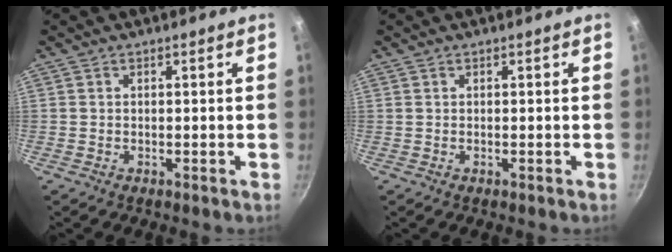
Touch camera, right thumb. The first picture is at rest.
{"total": 0.0}